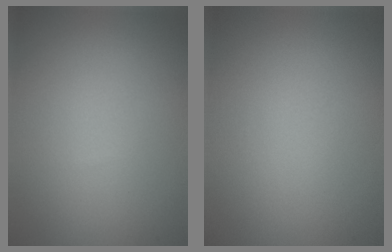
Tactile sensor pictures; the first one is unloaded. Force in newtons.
{"total": 0.0}